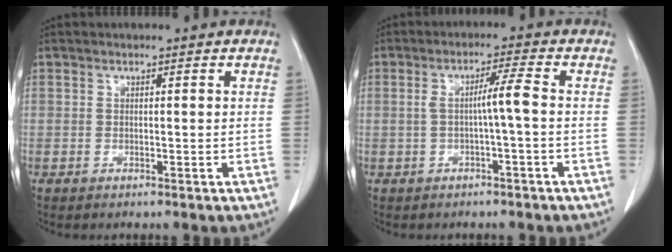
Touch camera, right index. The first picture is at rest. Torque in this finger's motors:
{"motor_torque": [0.52, -0.16, 0.36, 0.09]}